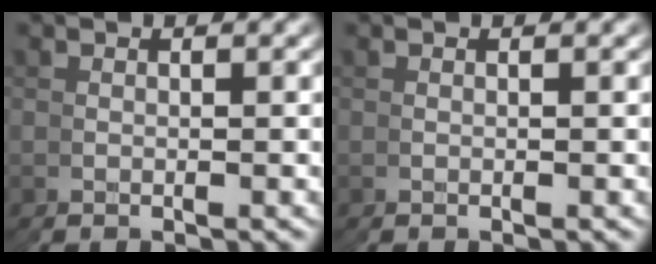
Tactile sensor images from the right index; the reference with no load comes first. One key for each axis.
{"total": 0.0}